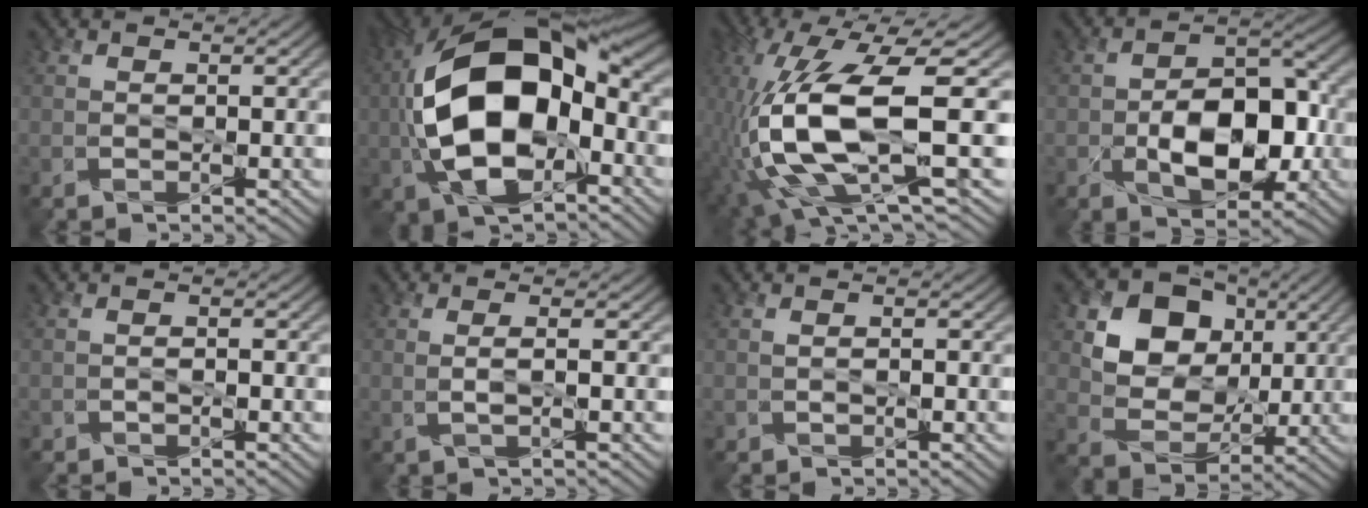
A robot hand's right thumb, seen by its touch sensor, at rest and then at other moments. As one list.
[{"total": 17.7, "force": [-1.6, 9.7, 14.7], "torque": [-0.299, 0.004, -0.035]}, {"total": 14.7, "force": [-2.8, 3.7, 13.9], "torque": [-0.313, 0.000, -0.045]}, {"total": 9.5, "force": [-2.5, 5.2, 7.5], "torque": [-0.112, -0.002, -0.032]}, {"total": 0.7, "force": [-0.7, 0.2, 0.0], "torque": [0.013, 0.005, -0.009]}, {"total": 1.5, "force": [-0.1, -0.4, 1.4], "torque": [-0.029, 0.004, 0.000]}, {"total": 0.6, "force": [-0.2, 0.5, 0.2], "torque": [0.002, 0.003, -0.005]}, {"total": 11.2, "force": [3.4, 8.6, 6.3], "torque": [-0.132, 0.000, 0.054]}]